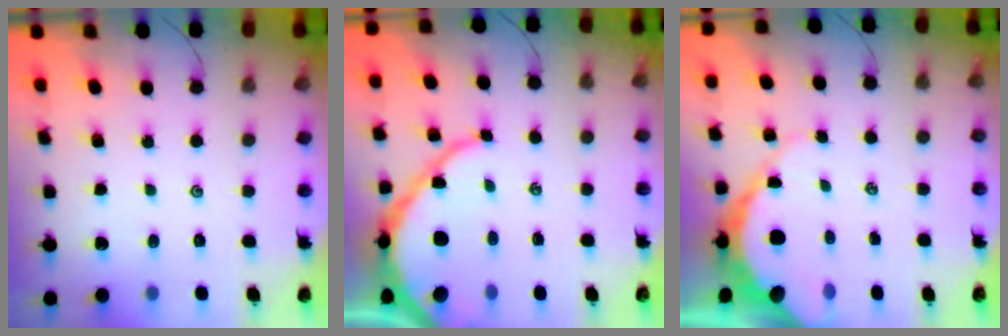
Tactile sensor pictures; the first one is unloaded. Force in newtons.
{"total": 11.3, "press": 11.2, "slide": 1.2}
{"total": 12.2, "press": 12.1, "slide": 1.6}